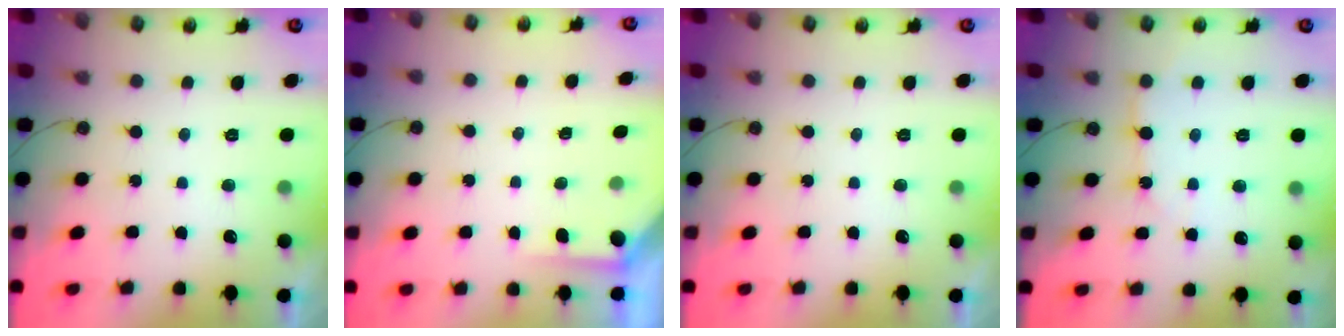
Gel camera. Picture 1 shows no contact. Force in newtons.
{"total": 1.5, "press": 1.5, "slide": 0.3}
{"total": 0.0}
{"total": 6.0, "press": 6.0, "slide": 0.5}